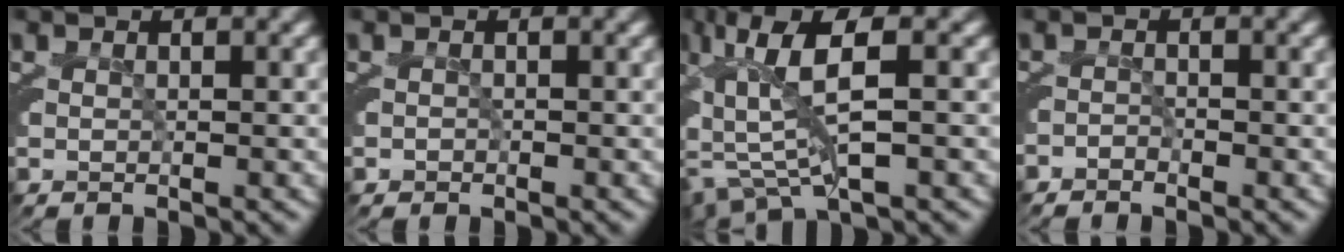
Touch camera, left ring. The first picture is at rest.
{"total": 1.0, "force": [-0.1, 1.0, 0.0], "torque": [-0.006, 0.002, -0.004]}
{"total": 7.8, "force": [0.3, 4.1, 6.7], "torque": [-0.133, -0.001, 0.009]}
{"total": 1.6, "force": [-1.4, 0.3, -0.7], "torque": [0.015, 0.001, -0.031]}